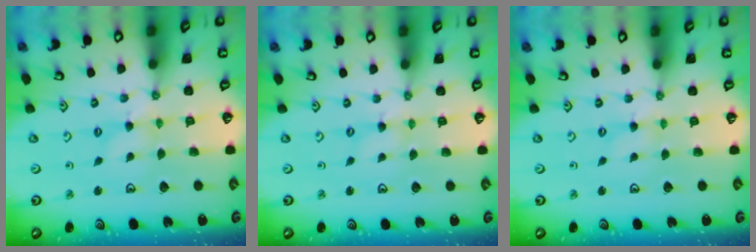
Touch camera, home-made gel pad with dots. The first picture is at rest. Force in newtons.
{"total": 0.0}
{"total": 0.0}